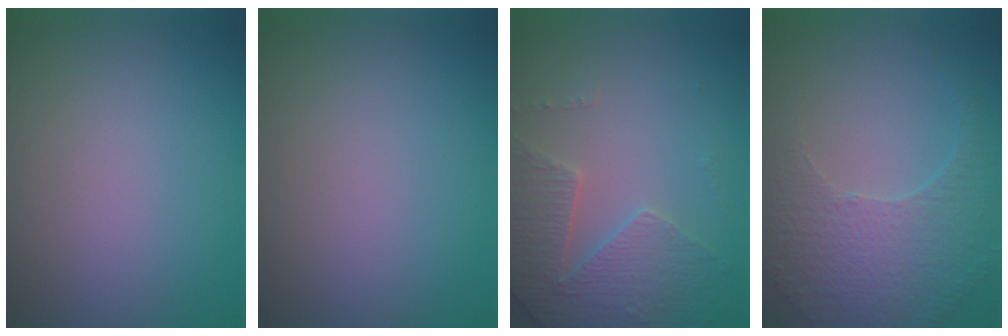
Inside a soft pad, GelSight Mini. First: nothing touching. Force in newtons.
{"total": 0.0}
{"total": 4.5, "press": 3.8, "slide": 2.4}
{"total": 5.3, "press": 3.7, "slide": 3.8}